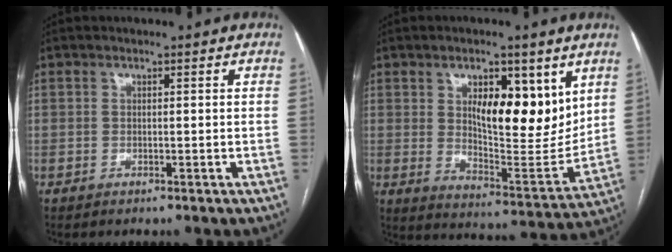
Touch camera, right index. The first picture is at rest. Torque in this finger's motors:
{"motor_torque": [1.01, 0.92, 0.28, 0.13]}